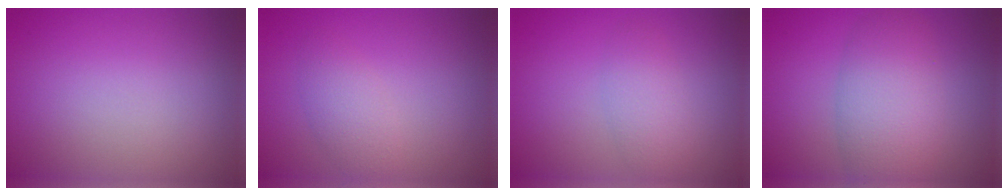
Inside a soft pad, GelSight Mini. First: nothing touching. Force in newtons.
{"total": 2.2, "press": 2.2, "slide": 0.1}
{"total": 2.4, "press": 2.4, "slide": 0.1}
{"total": 6.1, "press": 6.1, "slide": 0.2}